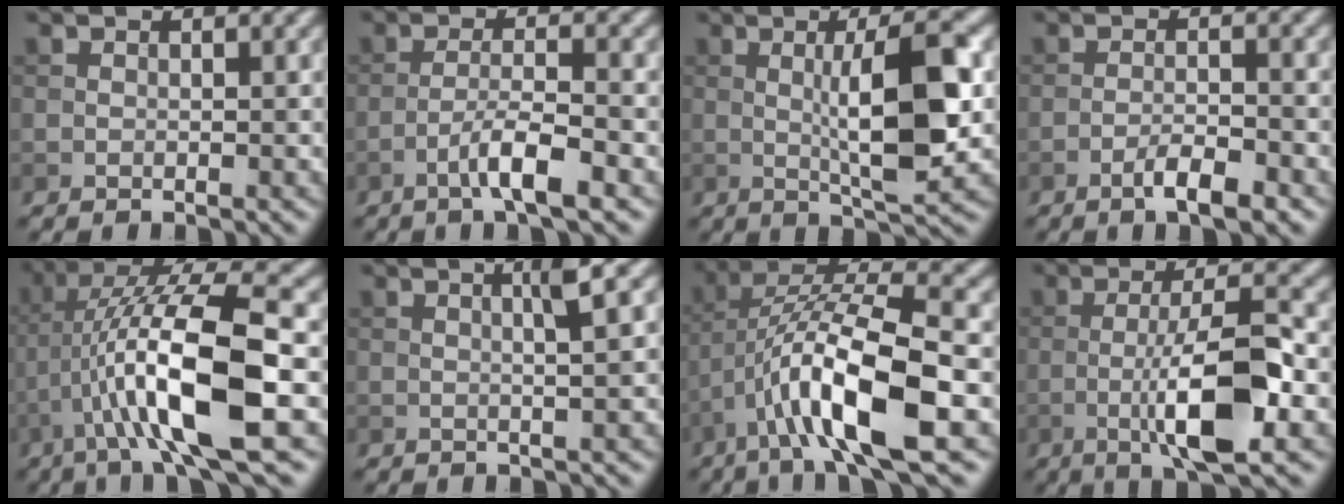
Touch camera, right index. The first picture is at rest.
{"total": 4.0, "force": [-2.1, 0.5, 3.4], "torque": [-0.062, 0.010, -0.046]}
{"total": 7.8, "force": [0.2, 1.6, 7.6], "torque": [-0.118, 0.002, 0.005]}
{"total": 3.4, "force": [-2.1, 0.6, 2.6], "torque": [-0.047, 0.005, -0.040]}
{"total": 12.0, "force": [-3.2, 2.7, 11.3], "torque": [-0.211, 0.018, -0.054]}
{"total": 3.0, "force": [0.9, 0.3, 2.9], "torque": [-0.042, 0.011, 0.013]}
{"total": 11.3, "force": [-4.3, 2.9, 10.1], "torque": [-0.188, 0.014, -0.078]}
{"total": 8.4, "force": [-2.0, 1.9, 7.9], "torque": [-0.132, 0.007, -0.038]}